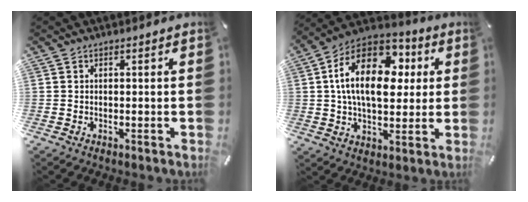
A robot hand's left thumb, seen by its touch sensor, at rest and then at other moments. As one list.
[{"total": 20.0, "force": [4.5, 12.5, 15.0], "torque": [-0.280, -0.006, 0.071]}]